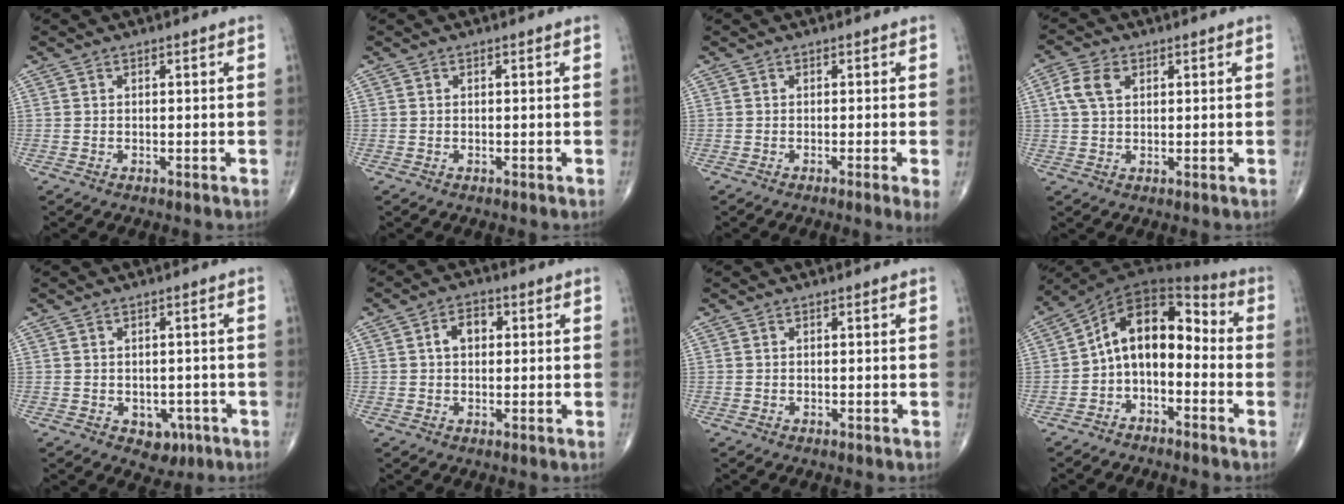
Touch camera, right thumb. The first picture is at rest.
{"total": 0.0}
{"total": 2.5, "force": [-0.9, -0.2, 2.3], "torque": [-0.042, -0.009, -0.018]}
{"total": 5.1, "force": [1.6, 3.3, 3.6], "torque": [-0.079, 0.008, 0.028]}
{"total": 4.2, "force": [-1.6, 3.0, 2.3], "torque": [-0.008, 0.008, -0.013]}
{"total": 4.4, "force": [0.8, 3.0, 3.1], "torque": [-0.044, 0.013, 0.009]}
{"total": 0.0}
{"total": 11.9, "force": [-2.2, 7.5, 9.0], "torque": [-0.121, 0.070, -0.053]}